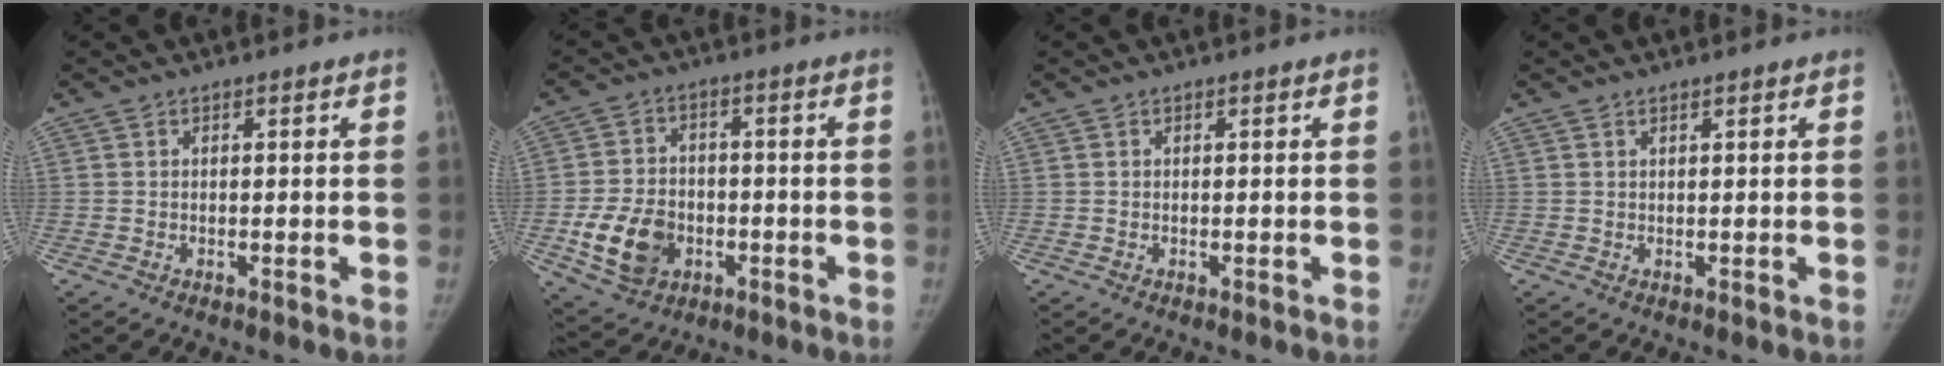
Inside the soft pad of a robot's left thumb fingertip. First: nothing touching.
{"total": 10.7, "force": [-3.4, 8.1, 6.2], "torque": [-0.094, 0.010, -0.056]}
{"total": 0.0}
{"total": 0.6, "force": [0.5, 0.0, 0.4], "torque": [-0.008, -0.001, 0.011]}